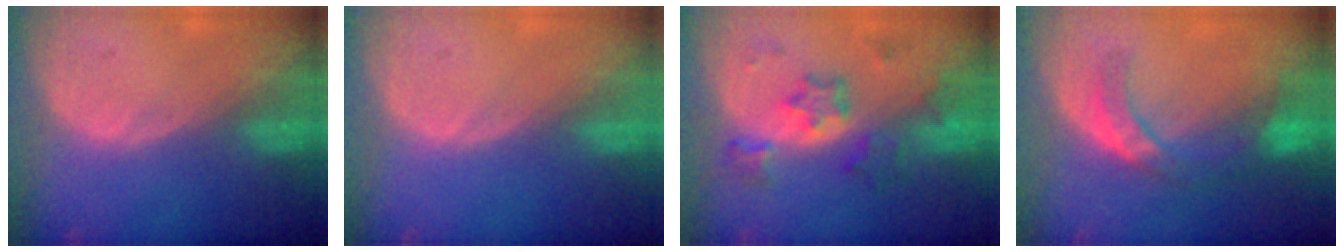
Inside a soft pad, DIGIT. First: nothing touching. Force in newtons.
{"total": 0.0}
{"total": 6.5, "press": 6.4, "slide": 0.7}
{"total": 7.2, "press": 6.4, "slide": 3.3}